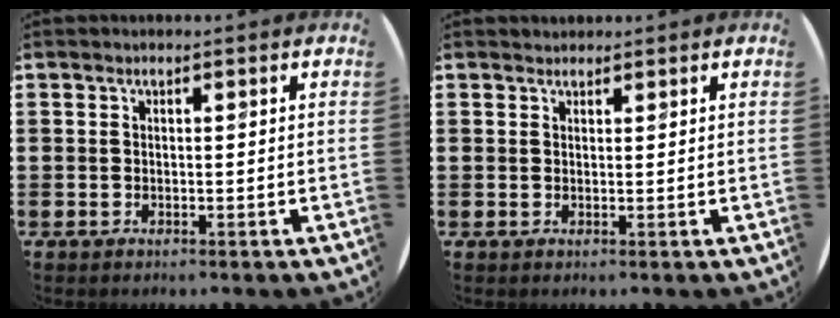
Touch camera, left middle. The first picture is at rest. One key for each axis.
{"total": 0.8, "fx": 0.8, "fy": 0.2, "fz": -0.1, "tx": 0.008, "ty": -0.002, "tz": 0.014}